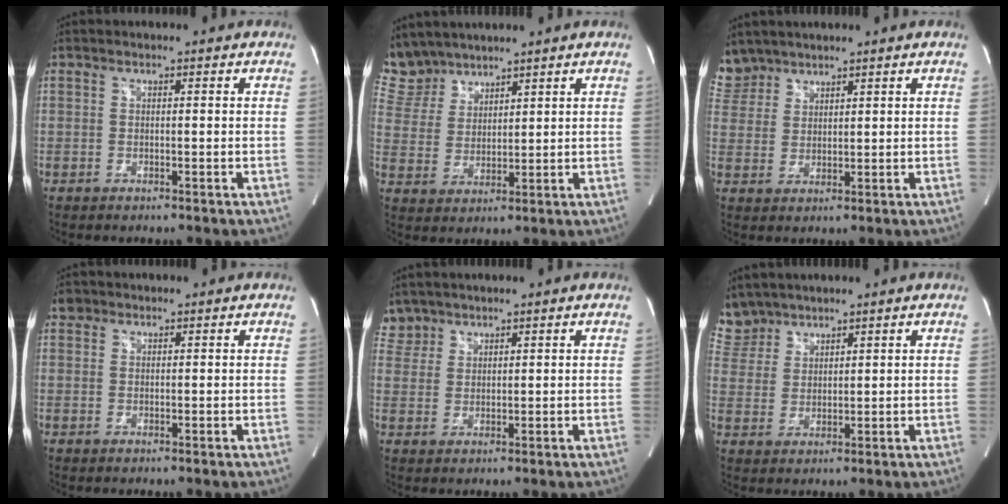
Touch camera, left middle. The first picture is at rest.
{"total": 7.2, "force": [6.7, 2.6, 0.1], "torque": [-0.011, 0.011, 0.149]}
{"total": 5.9, "force": [5.2, 2.8, -0.2], "torque": [0.001, 0.011, 0.113]}
{"total": 1.3, "force": [0.8, 1.0, 0.1], "torque": [0.004, 0.010, 0.011]}
{"total": 3.6, "force": [3.1, 1.8, -0.5], "torque": [0.017, 0.009, 0.063]}
{"total": 6.1, "force": [5.6, 2.5, -0.2], "torque": [-0.001, 0.012, 0.125]}